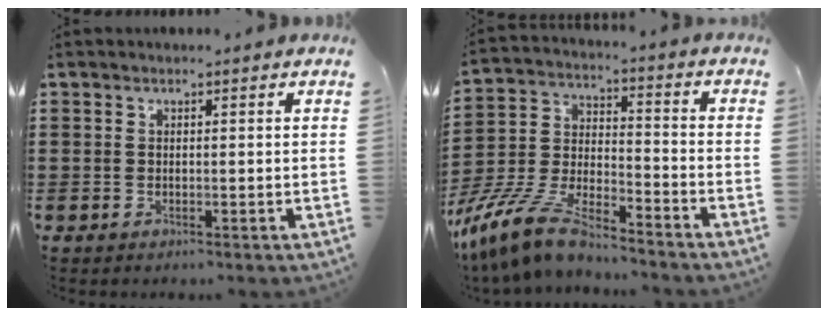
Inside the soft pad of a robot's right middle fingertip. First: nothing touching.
{"total": 11.4, "force": [-9.9, 2.2, 5.2], "torque": [-0.120, 0.015, -0.200]}